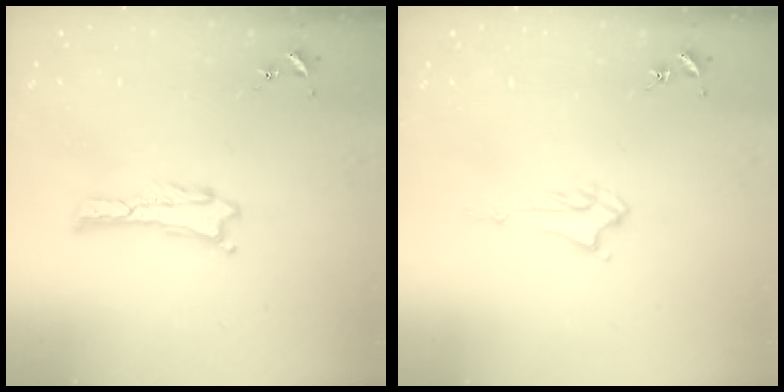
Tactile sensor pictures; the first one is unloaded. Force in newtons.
{"total": 2.4, "press": 2.4, "slide": 0.3}